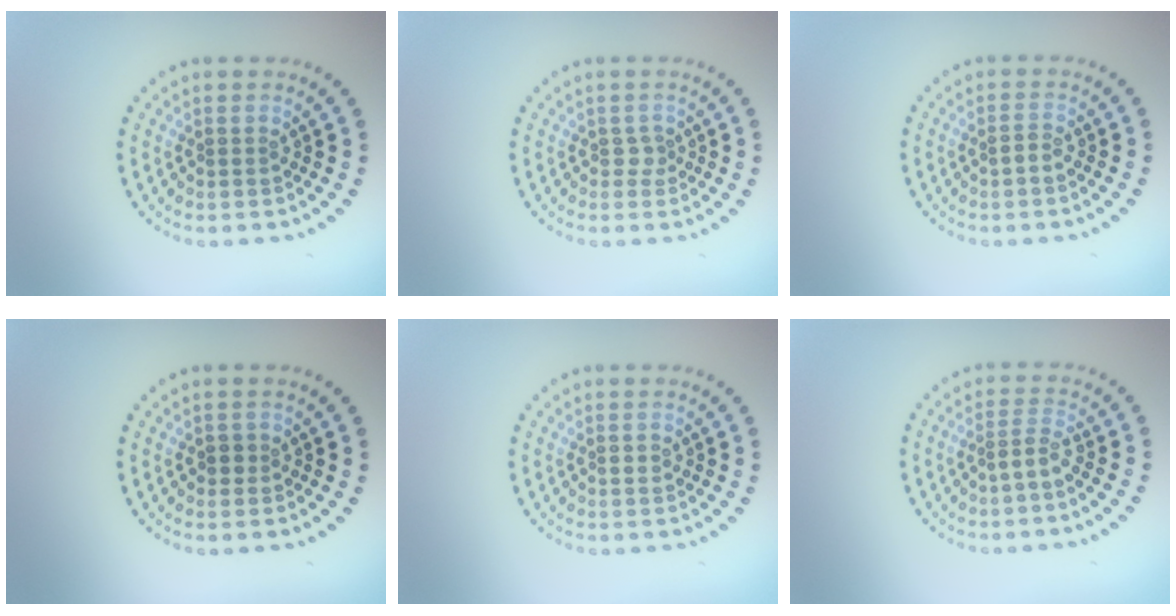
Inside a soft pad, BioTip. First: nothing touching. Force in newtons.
{"total": 0.9, "press": 0.5, "slide": 0.8}
{"total": 0.9, "press": 0.8, "slide": 0.3}
{"total": 1.0, "press": 1.0, "slide": 0.4}
{"total": 0.8, "press": 0.8, "slide": 0.1}
{"total": 1.7, "press": 1.1, "slide": 1.3}